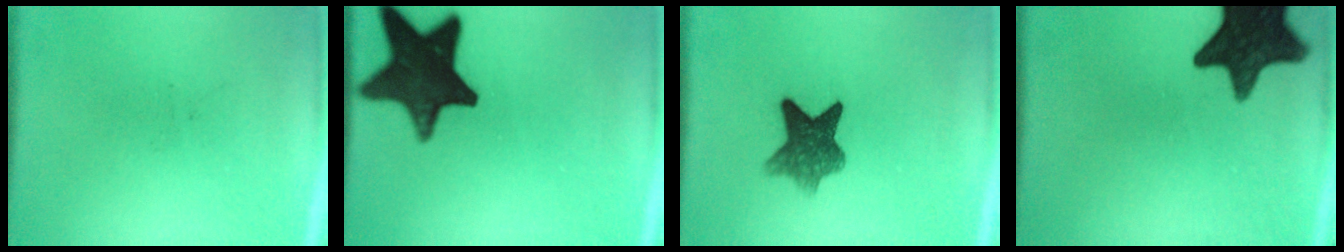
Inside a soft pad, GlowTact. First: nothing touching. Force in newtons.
{"total": 17.0}
{"total": 7.4}
{"total": 15.5}